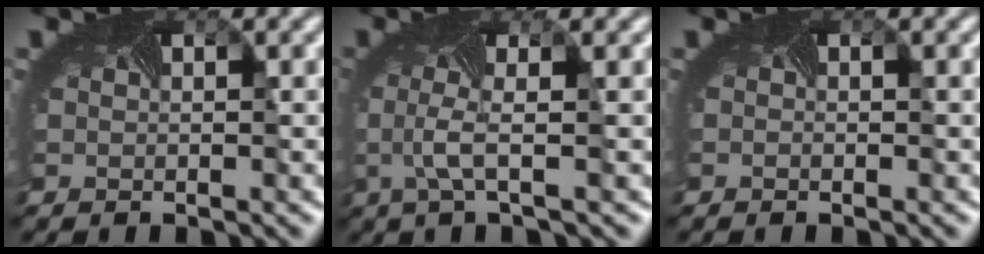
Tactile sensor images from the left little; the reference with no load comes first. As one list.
[{"total": 2.2, "force": [-0.3, 0.1, 2.2], "torque": [-0.059, -0.005, -0.005]}, {"total": 0.0}]